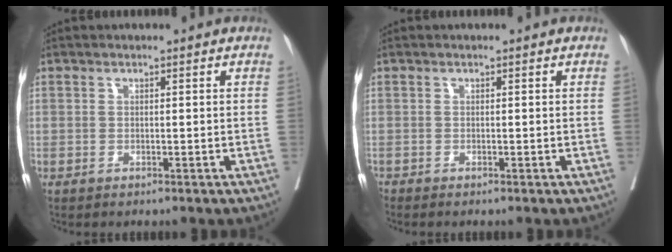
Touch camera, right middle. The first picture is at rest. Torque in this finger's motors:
{"motor_torque": [0.12, -0.11, 0.07, 0.07]}